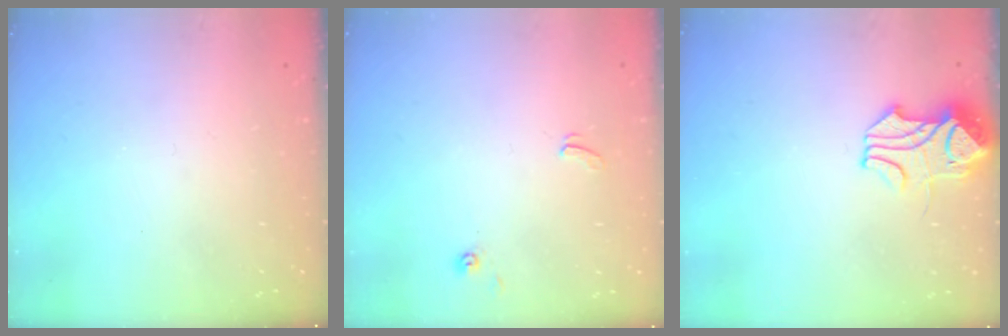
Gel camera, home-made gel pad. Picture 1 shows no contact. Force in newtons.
{"total": 0.6, "press": 0.6, "slide": 0.3}
{"total": 5.5, "press": 5.4, "slide": 0.6}